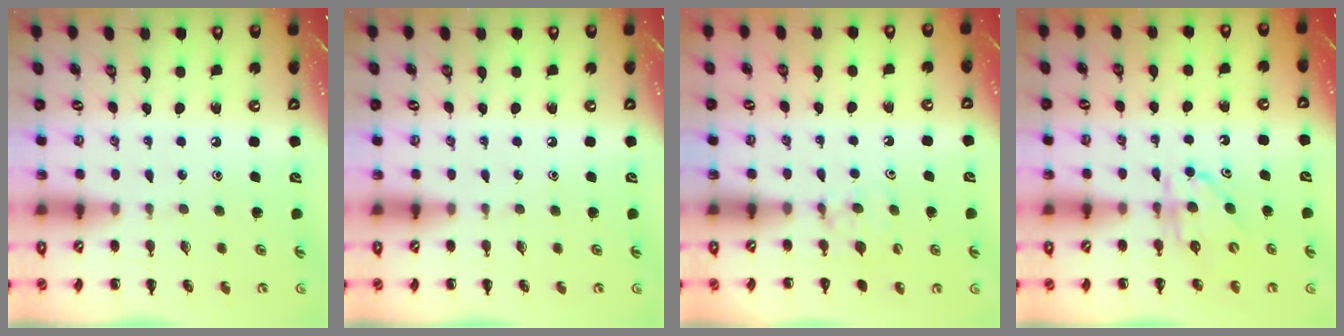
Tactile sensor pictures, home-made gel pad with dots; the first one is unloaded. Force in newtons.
{"total": 0.0}
{"total": 5.8, "press": 5.5, "slide": 1.8}
{"total": 6.1, "press": 6.1, "slide": 0.5}